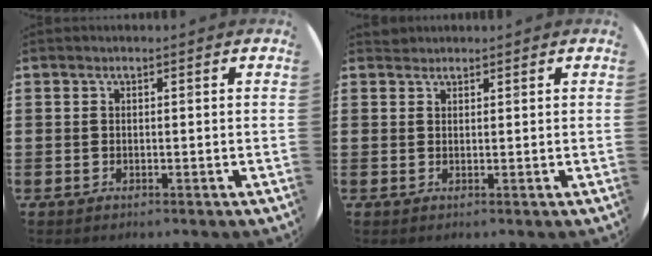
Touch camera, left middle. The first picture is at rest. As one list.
[{"total": 0.9, "force": [0.9, 0.2, -0.2], "torque": [0.003, 0.003, 0.018]}]